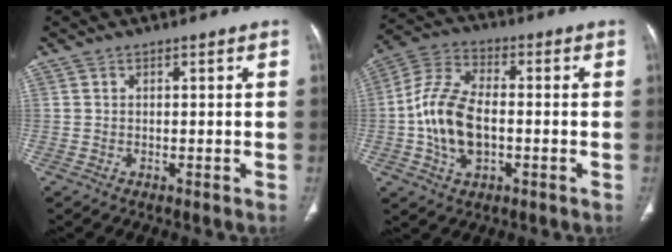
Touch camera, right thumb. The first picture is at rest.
{"total": 13.0, "force": [-1.7, 7.4, 10.5], "torque": [-0.208, 0.022, -0.035]}